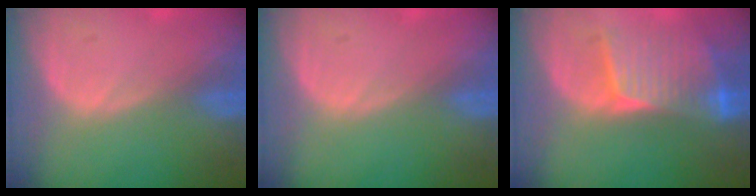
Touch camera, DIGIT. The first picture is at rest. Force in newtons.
{"total": 0.0}
{"total": 7.8, "press": 7.7, "slide": 1.7}